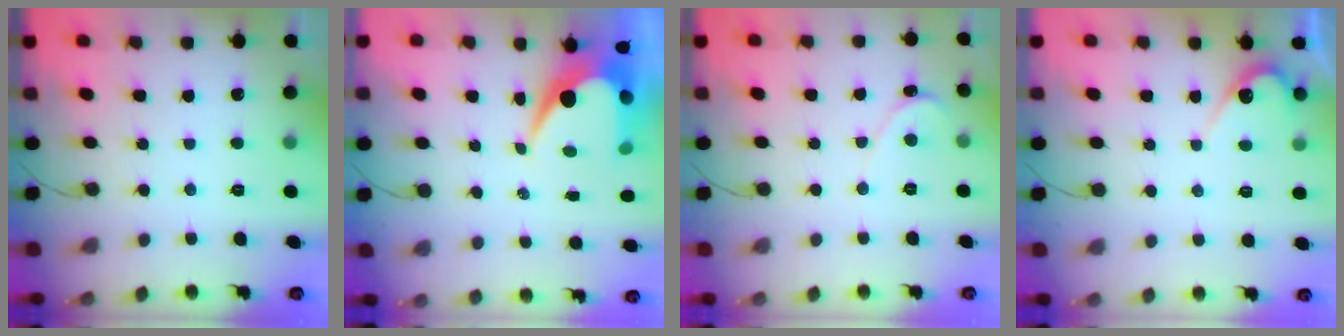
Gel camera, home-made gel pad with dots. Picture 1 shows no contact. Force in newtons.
{"total": 9.6, "press": 9.5, "slide": 0.8}
{"total": 0.6, "press": 0.6, "slide": 0.1}
{"total": 4.9, "press": 4.9, "slide": 0.4}